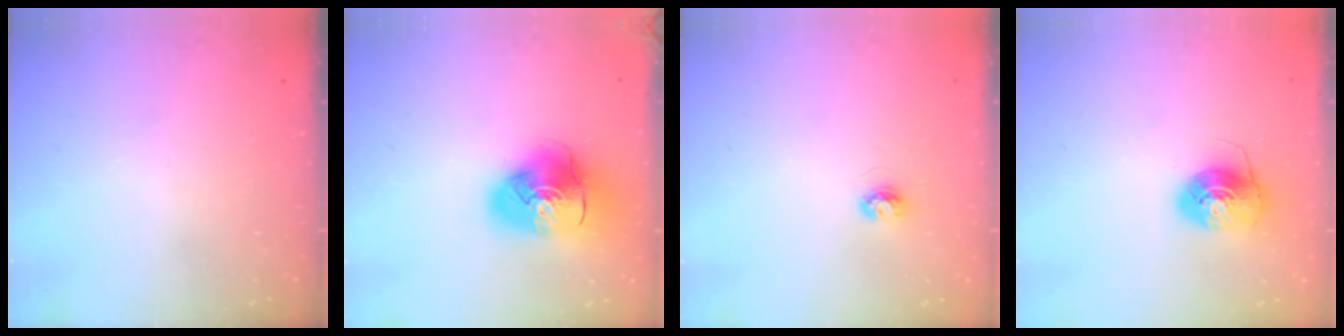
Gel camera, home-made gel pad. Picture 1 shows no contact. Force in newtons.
{"total": 15.6, "press": 15.5, "slide": 2.4}
{"total": 3.7, "press": 3.7, "slide": 0.3}
{"total": 8.1, "press": 8.1, "slide": 0.5}